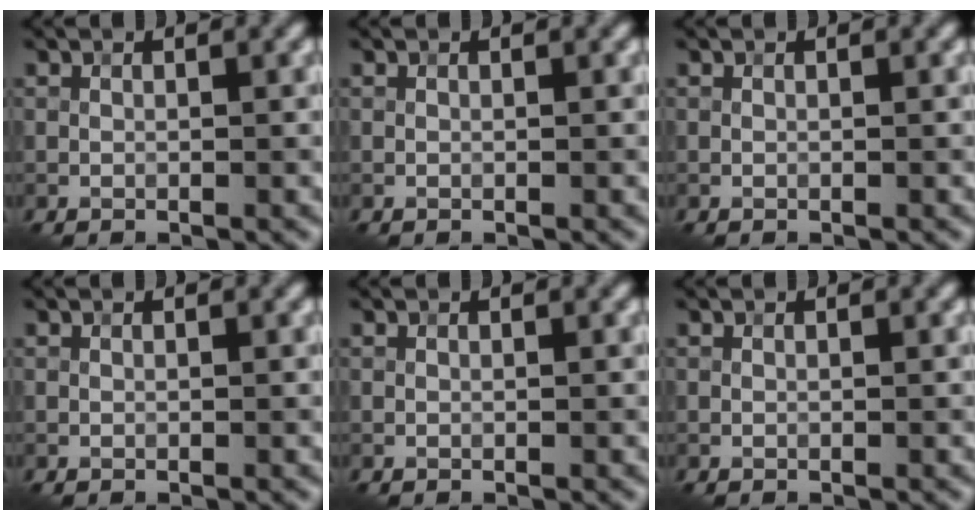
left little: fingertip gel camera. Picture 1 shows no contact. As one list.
[{"total": 0.0}, {"total": 0.0}, {"total": 0.0}, {"total": 0.0}, {"total": 0.0}]